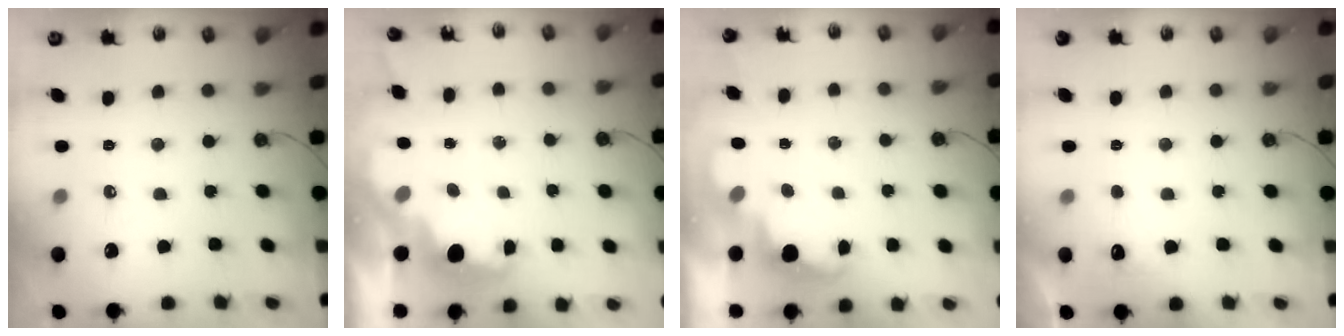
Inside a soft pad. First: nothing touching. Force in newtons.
{"total": 2.7, "press": 2.7, "slide": 0.5}
{"total": 2.5, "press": 2.4, "slide": 0.5}
{"total": 2.1, "press": 1.9, "slide": 0.9}